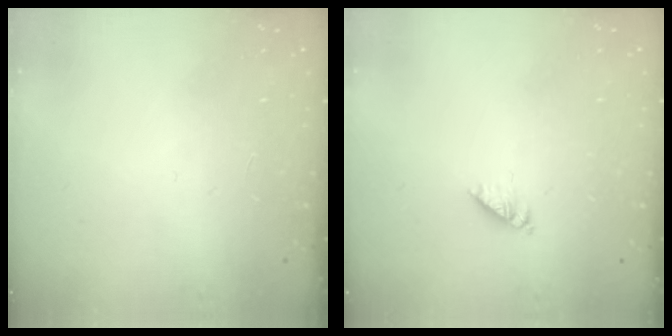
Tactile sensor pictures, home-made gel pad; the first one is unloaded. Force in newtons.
{"total": 2.7, "press": 2.7, "slide": 0.4}